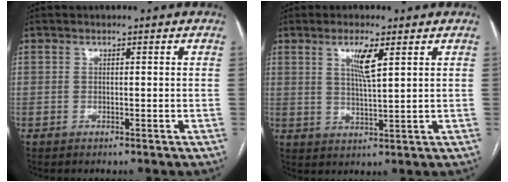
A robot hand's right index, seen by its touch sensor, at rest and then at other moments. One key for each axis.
{"total": 4.8, "fx": 2.2, "fy": 0.2, "fz": 4.2, "tx": -0.080, "ty": -0.005, "tz": 0.042}